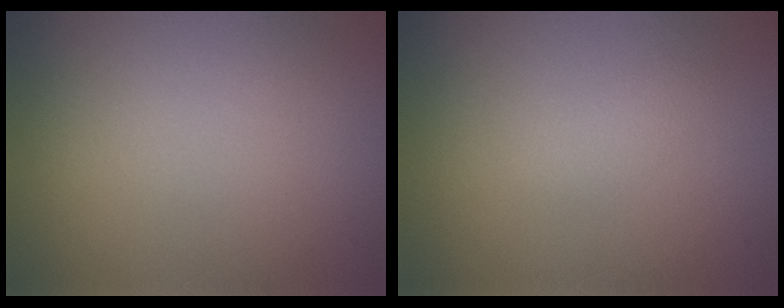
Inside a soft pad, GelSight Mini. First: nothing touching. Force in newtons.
{"total": 1.1, "press": 1.1, "slide": 0.1}